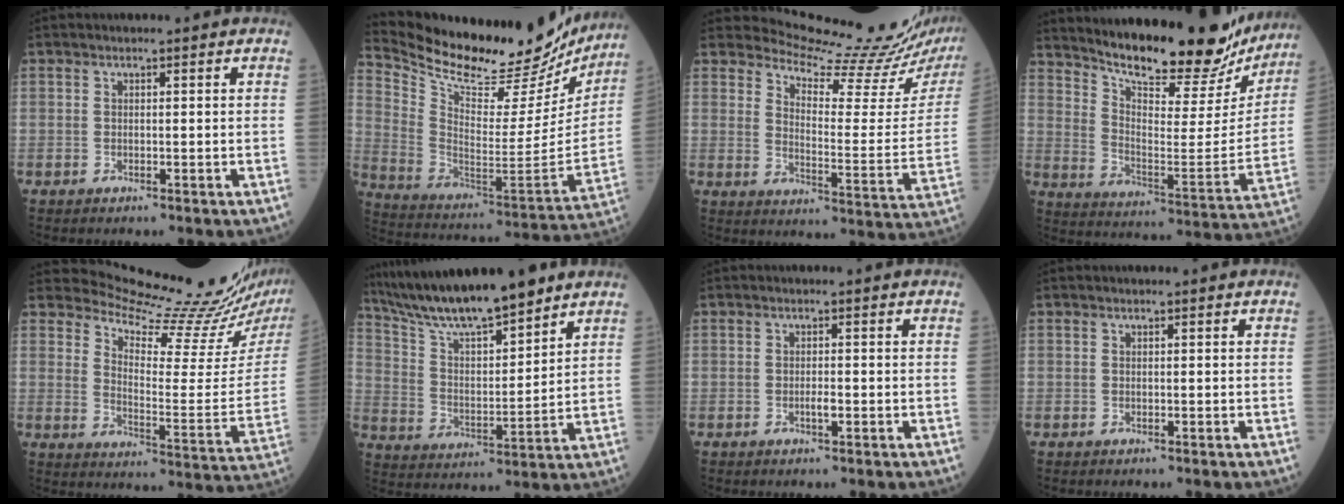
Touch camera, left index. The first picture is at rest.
{"total": 27.4, "force": [24.7, 6.1, 10.3], "torque": [-0.180, -0.066, 0.354]}
{"total": 16.0, "force": [15.9, -0.9, 1.8], "torque": [-0.025, -0.125, 0.190]}
{"total": 23.2, "force": [20.7, 5.1, 9.0], "torque": [-0.139, -0.052, 0.282]}
{"total": 17.1, "force": [16.7, -1.7, 3.5], "torque": [-0.060, -0.118, 0.220]}
{"total": 15.5, "force": [13.3, 1.3, 7.8], "torque": [-0.144, 0.005, 0.244]}
{"total": 1.1, "force": [-0.6, 0.2, 0.9], "torque": [-0.018, -0.003, -0.012]}
{"total": 0.0}